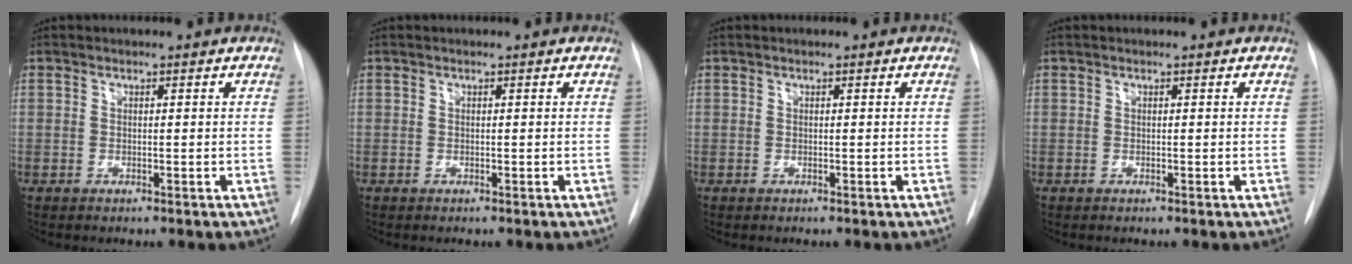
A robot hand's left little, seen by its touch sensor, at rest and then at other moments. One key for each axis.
{"total": 0.0}
{"total": 0.0}
{"total": 0.0}